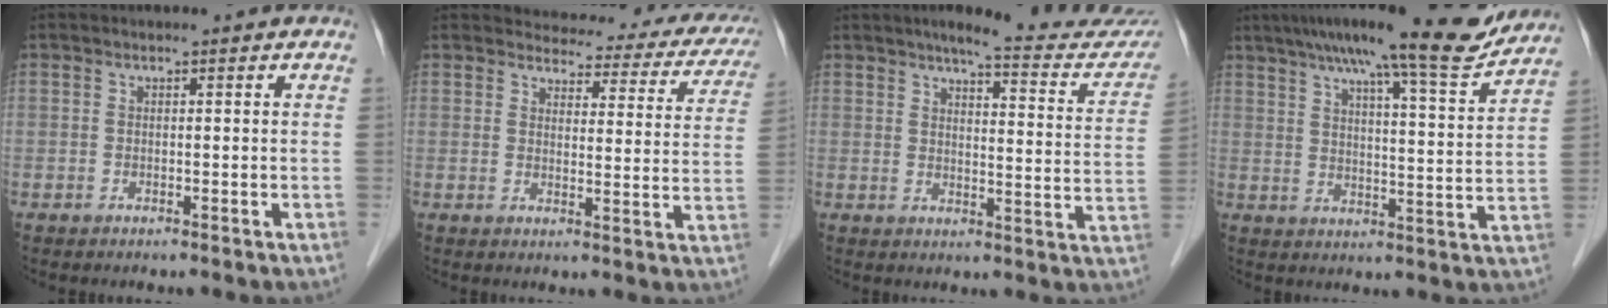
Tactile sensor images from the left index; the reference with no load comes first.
{"total": 16.3, "force": [15.1, 4.7, 3.9], "torque": [-0.018, -0.033, 0.144]}
{"total": 16.5, "force": [14.9, 2.0, 6.8], "torque": [-0.070, -0.043, 0.166]}
{"total": 18.9, "force": [15.8, 1.4, 10.4], "torque": [-0.159, 0.008, 0.214]}